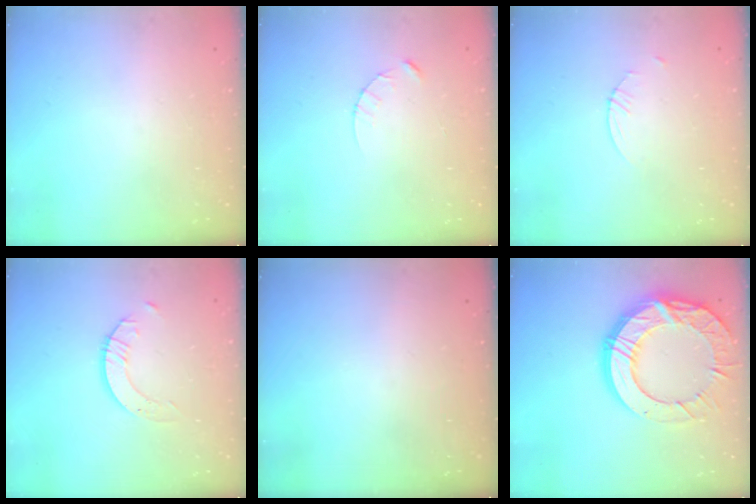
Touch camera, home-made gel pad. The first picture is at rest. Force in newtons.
{"total": 2.5, "press": 2.5, "slide": 0.3}
{"total": 1.6, "press": 1.5, "slide": 0.2}
{"total": 2.4, "press": 2.4, "slide": 0.2}
{"total": 0.0}
{"total": 22.7, "press": 22.6, "slide": 1.9}